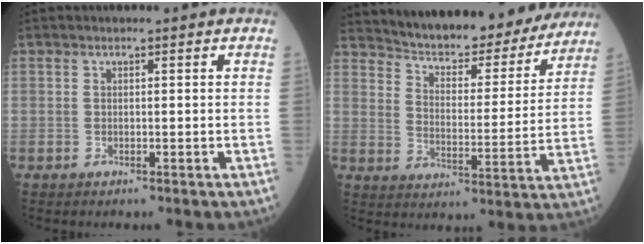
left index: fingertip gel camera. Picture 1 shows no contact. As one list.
[{"total": 20.4, "force": [18.9, 4.4, 6.2], "torque": [-0.083, -0.021, 0.254]}]